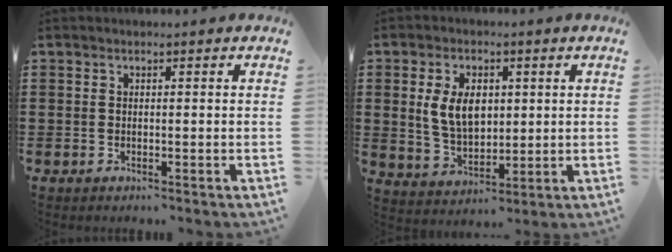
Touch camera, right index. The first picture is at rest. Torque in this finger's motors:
{"motor_torque": [0.70, -0.35, 0.28, 0.13]}